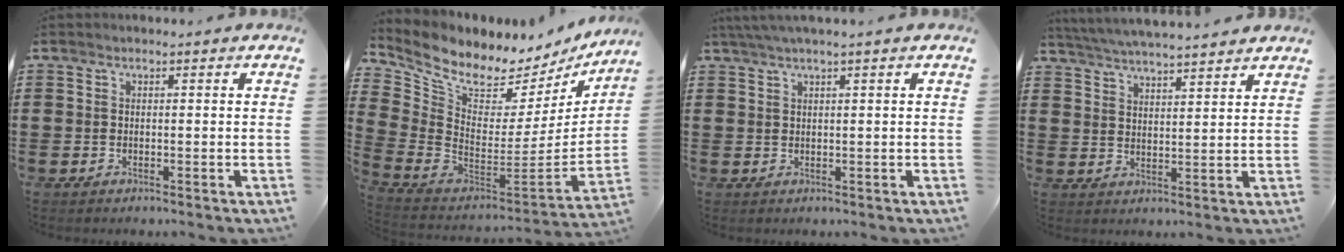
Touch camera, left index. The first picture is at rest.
{"total": 6.9, "force": [6.0, 2.5, 2.5], "torque": [-0.092, -0.056, 0.104]}
{"total": 1.7, "force": [0.8, -0.3, 1.5], "torque": [-0.026, -0.003, 0.015]}
{"total": 4.5, "force": [4.4, -0.5, 0.9], "torque": [-0.033, -0.026, 0.076]}